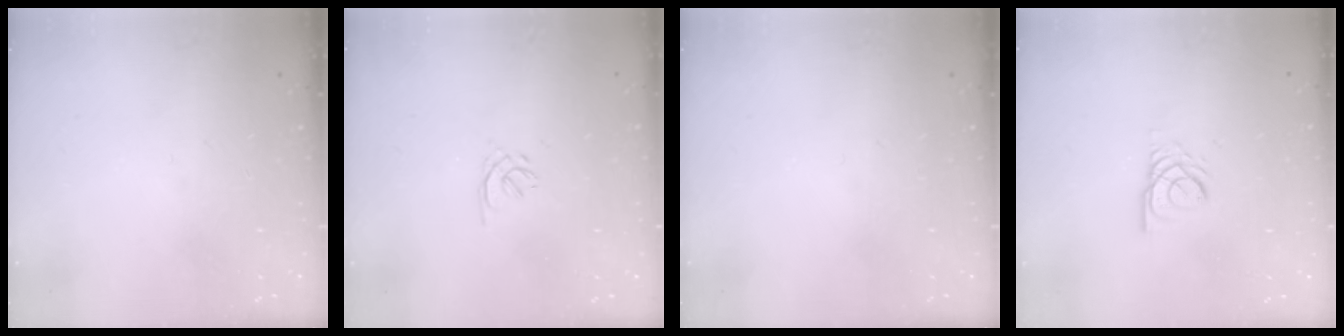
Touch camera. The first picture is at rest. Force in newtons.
{"total": 1.4, "press": 1.3, "slide": 0.5}
{"total": 0.0}
{"total": 3.0, "press": 2.9, "slide": 0.3}